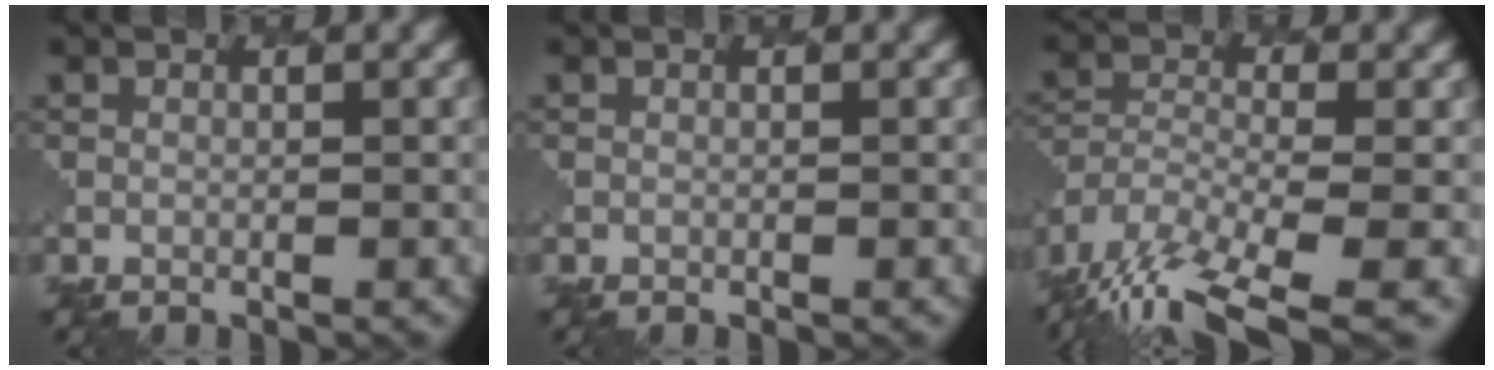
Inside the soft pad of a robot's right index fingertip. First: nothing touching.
{"total": 0.0}
{"total": 11.9, "force": [-8.4, 4.3, 7.4], "torque": [-0.164, -0.030, -0.136]}